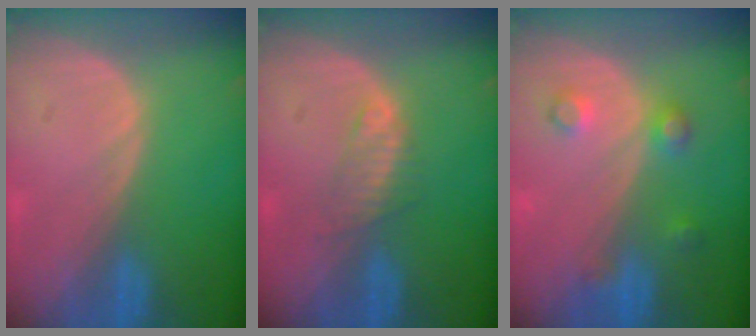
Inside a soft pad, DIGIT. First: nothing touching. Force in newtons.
{"total": 2.5, "press": 2.4, "slide": 0.3}
{"total": 3.6, "press": 3.5, "slide": 0.1}